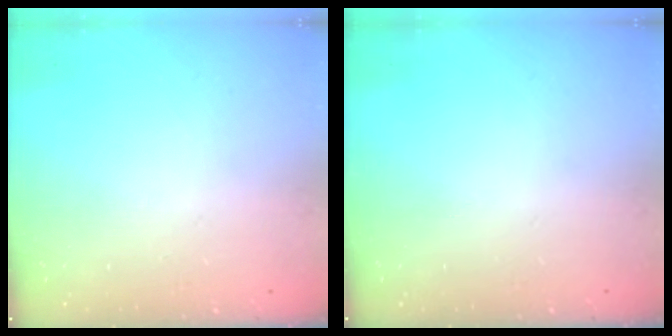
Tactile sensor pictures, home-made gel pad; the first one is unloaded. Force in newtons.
{"total": 0.0}